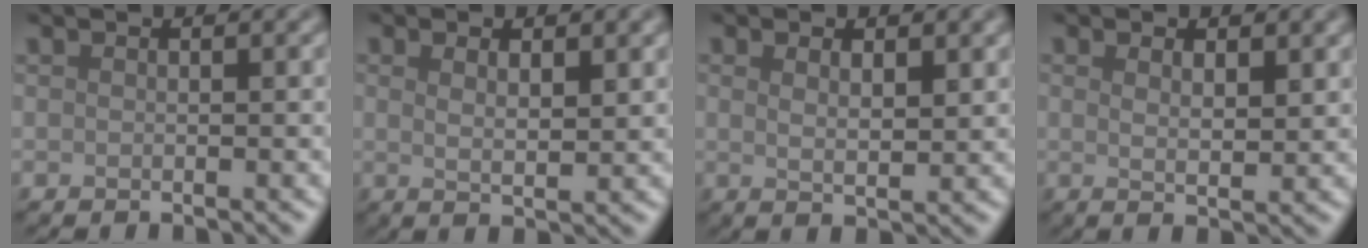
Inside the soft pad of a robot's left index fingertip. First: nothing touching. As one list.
[{"total": 3.3, "force": [1.4, 0.9, 2.8], "torque": [-0.041, 0.000, 0.020]}, {"total": 2.8, "force": [1.3, 0.8, 2.3], "torque": [-0.035, -0.001, 0.021]}, {"total": 2.7, "force": [1.3, 0.8, 2.3], "torque": [-0.033, -0.002, 0.019]}]